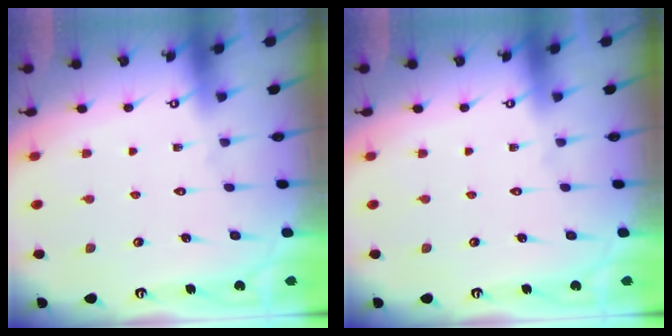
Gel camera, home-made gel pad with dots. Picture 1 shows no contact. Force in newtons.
{"total": 0.0}